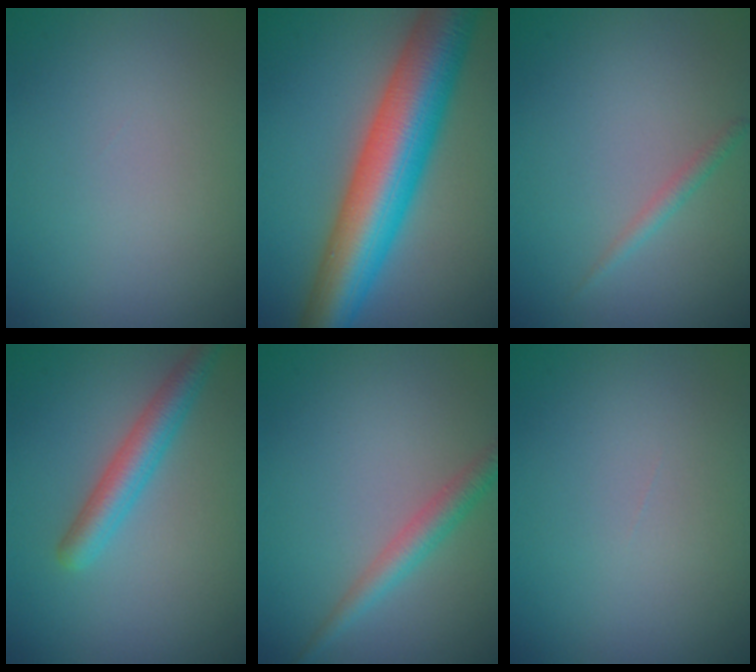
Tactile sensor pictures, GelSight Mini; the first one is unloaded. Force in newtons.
{"total": 11.0, "press": 11.0, "slide": 0.1}
{"total": 1.0, "press": 1.0, "slide": 0.1}
{"total": 3.2, "press": 3.2, "slide": 0.1}
{"total": 2.3, "press": 2.3, "slide": 0.1}
{"total": 0.0}